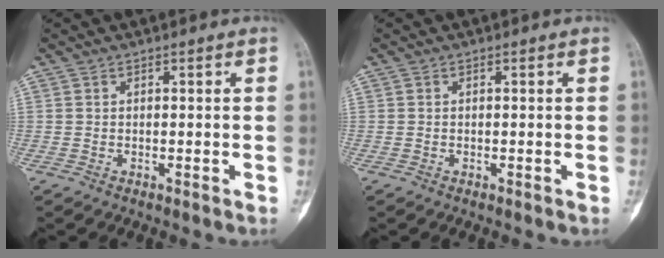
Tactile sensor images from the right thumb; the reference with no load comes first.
{"total": 0.0}